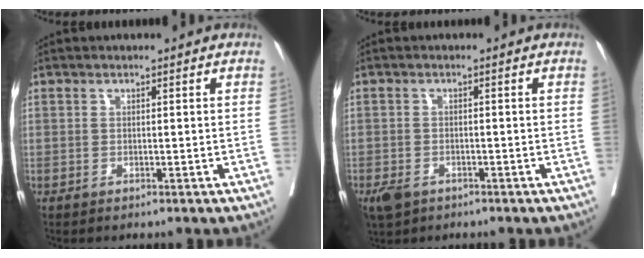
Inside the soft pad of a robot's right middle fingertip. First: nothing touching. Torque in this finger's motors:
{"motor_torque": [0.05, -0.03, 0.06, 0.05]}